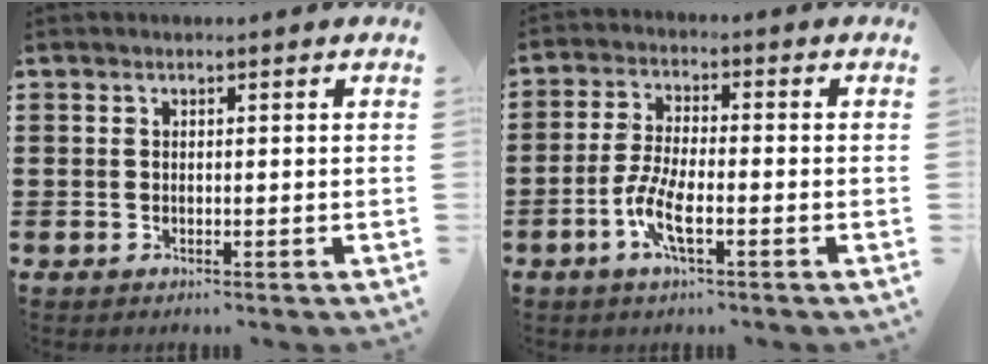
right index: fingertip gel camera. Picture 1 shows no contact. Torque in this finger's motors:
{"motor_torque": [1.13, 1.01, 0.34, 0.11]}